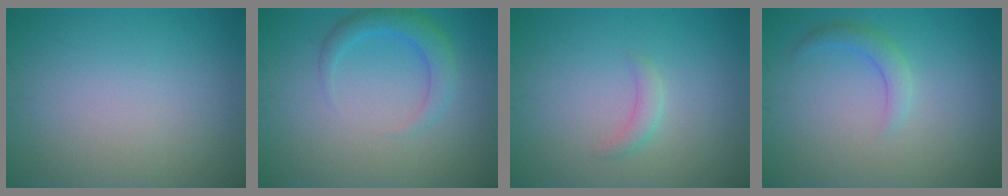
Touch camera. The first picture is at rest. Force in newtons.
{"total": 2.8, "press": 2.8, "slide": 0.2}
{"total": 1.3, "press": 1.3, "slide": 0.0}
{"total": 1.7, "press": 1.7, "slide": 0.1}